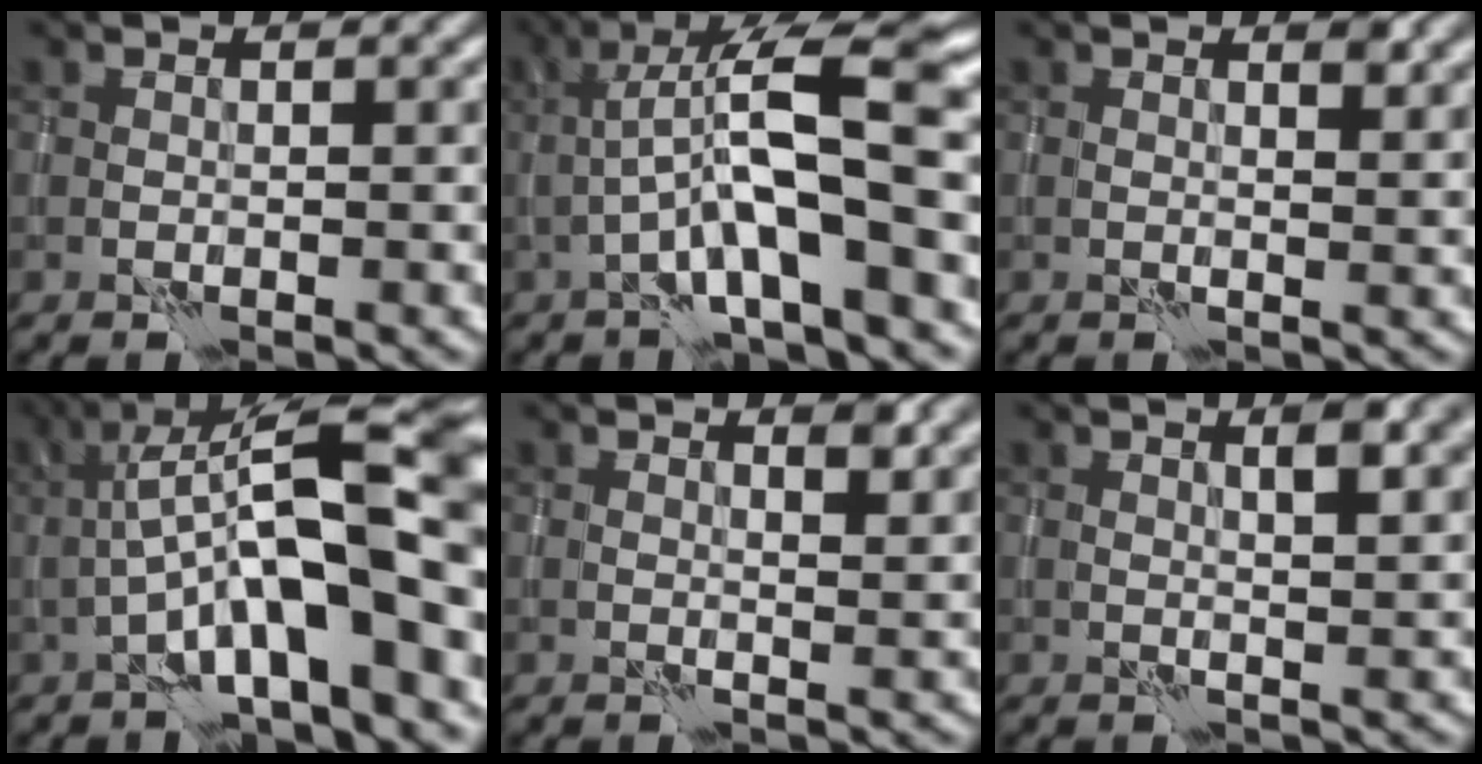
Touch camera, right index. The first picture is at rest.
{"total": 9.2, "force": [-1.4, 2.0, 8.9], "torque": [-0.154, 0.024, -0.026]}
{"total": 1.5, "force": [1.0, 0.4, 1.0], "torque": [-0.011, -0.003, 0.017]}
{"total": 12.7, "force": [-1.9, 3.2, 12.1], "torque": [-0.188, 0.029, -0.031]}
{"total": 2.0, "force": [1.2, 0.6, 1.4], "torque": [-0.016, -0.002, 0.020]}
{"total": 3.7, "force": [1.5, 1.1, 3.1], "torque": [-0.034, 0.010, 0.014]}